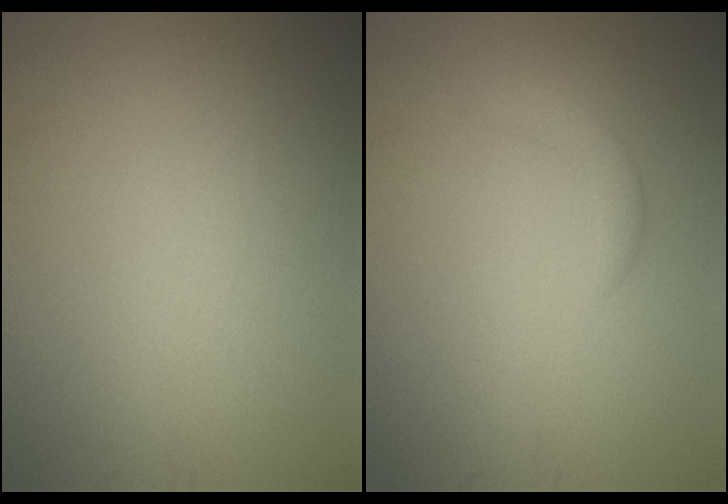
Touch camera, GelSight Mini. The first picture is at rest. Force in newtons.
{"total": 1.5, "press": 1.5, "slide": 0.1}